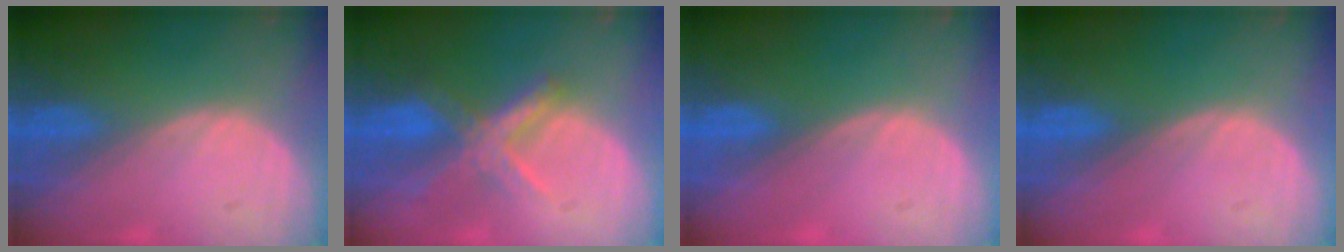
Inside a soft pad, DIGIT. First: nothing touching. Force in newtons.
{"total": 7.2, "press": 6.1, "slide": 3.9}
{"total": 0.0}
{"total": 0.0}